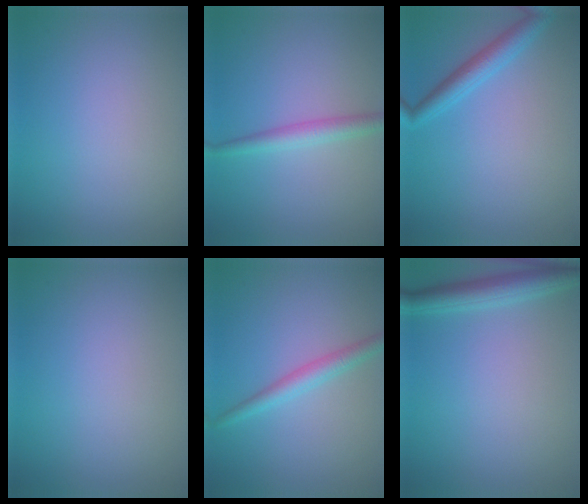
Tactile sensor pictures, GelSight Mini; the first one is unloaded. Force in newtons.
{"total": 2.2, "press": 2.2, "slide": 0.1}
{"total": 2.6, "press": 2.6, "slide": 0.1}
{"total": 0.0}
{"total": 2.3, "press": 2.3, "slide": 0.0}
{"total": 3.1, "press": 3.1, "slide": 0.2}